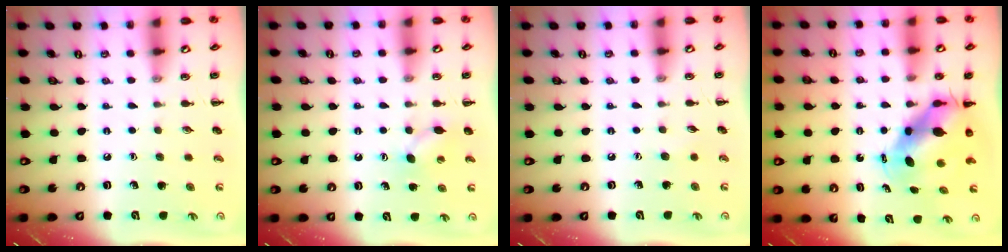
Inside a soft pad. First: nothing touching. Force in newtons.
{"total": 6.7, "press": 6.6, "slide": 1.6}
{"total": 3.6, "press": 3.5, "slide": 1.0}
{"total": 6.8, "press": 6.6, "slide": 1.6}